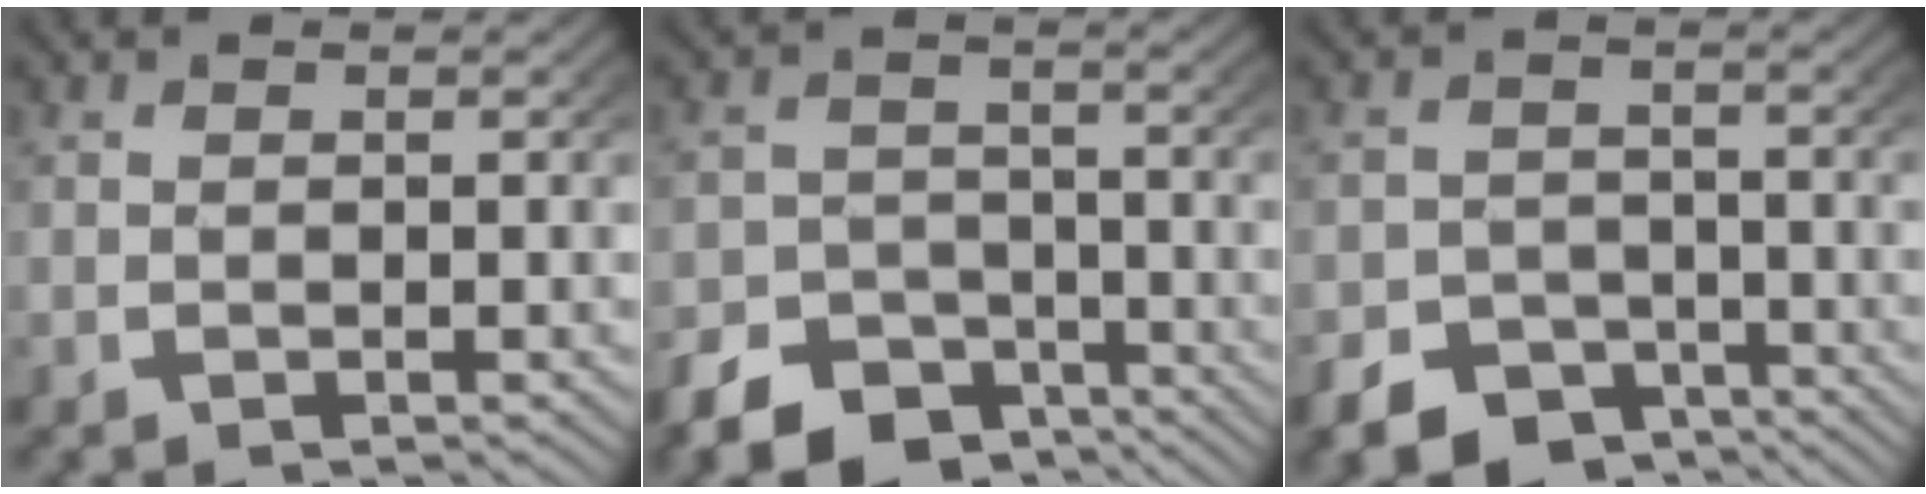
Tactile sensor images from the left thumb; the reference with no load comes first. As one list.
[{"total": 8.9, "force": [-6.4, 5.5, 2.9], "torque": [-0.038, -0.031, -0.105]}, {"total": 8.0, "force": [-5.6, 5.2, 2.5], "torque": [-0.028, -0.028, -0.093]}]